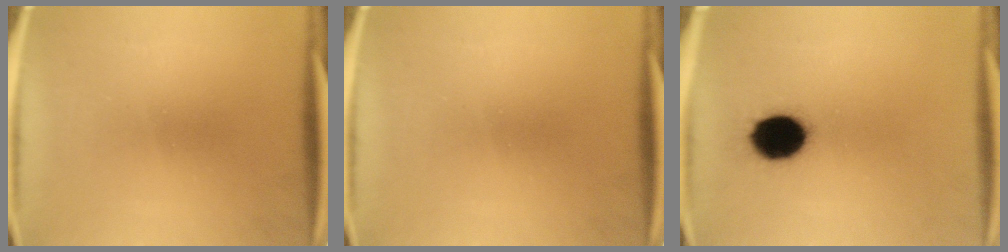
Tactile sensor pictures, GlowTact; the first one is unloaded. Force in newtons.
{"total": 0.0}
{"total": 12.2}